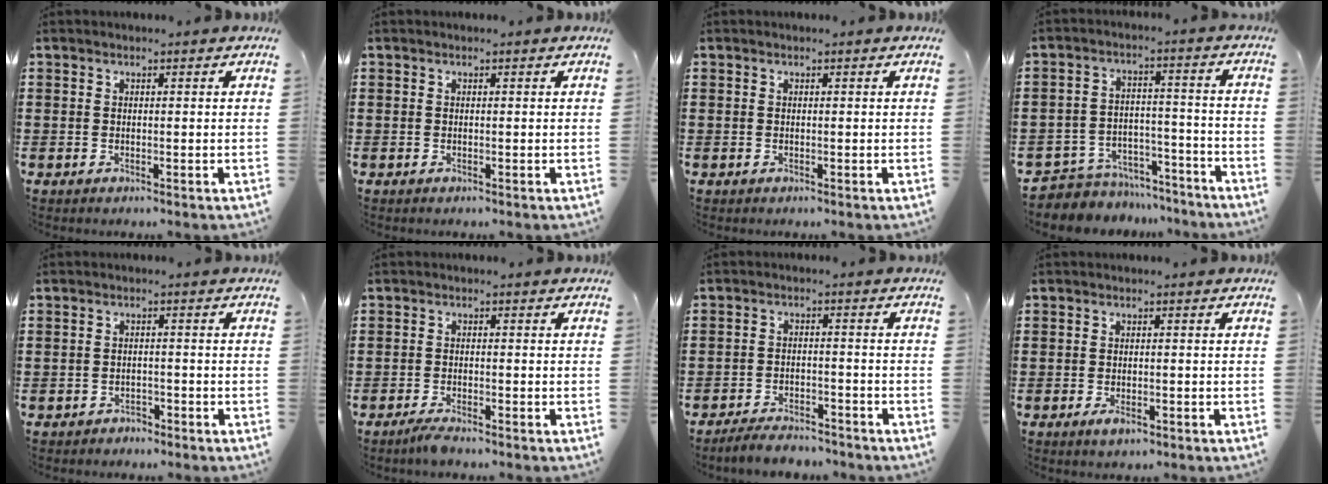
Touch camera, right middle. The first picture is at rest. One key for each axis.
{"total": 0.0}
{"total": 0.0}
{"total": 5.9, "fx": -5.6, "fy": 1.8, "fz": 0.0, "tx": -0.002, "ty": 0.021, "tz": -0.115}
{"total": 1.7, "fx": -1.6, "fy": 0.6, "fz": -0.1, "tx": -0.005, "ty": 0.004, "tz": -0.036}
{"total": 1.9, "fx": -1.7, "fy": 0.0, "fz": 1.0, "tx": -0.024, "ty": -0.002, "tz": -0.033}
{"total": 3.8, "fx": -3.7, "fy": 0.7, "fz": 0.5, "tx": -0.011, "ty": 0.008, "tz": -0.078}
{"total": 1.8, "fx": -1.1, "fy": 0.8, "fz": 1.2, "tx": -0.030, "ty": -0.003, "tz": -0.023}